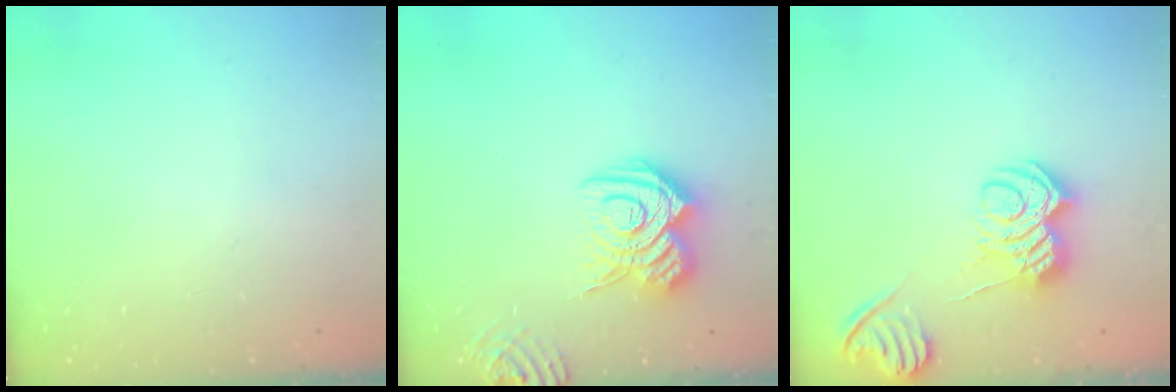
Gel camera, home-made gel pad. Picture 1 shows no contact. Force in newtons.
{"total": 16.0, "press": 15.9, "slide": 1.5}
{"total": 10.0, "press": 10.0, "slide": 0.8}